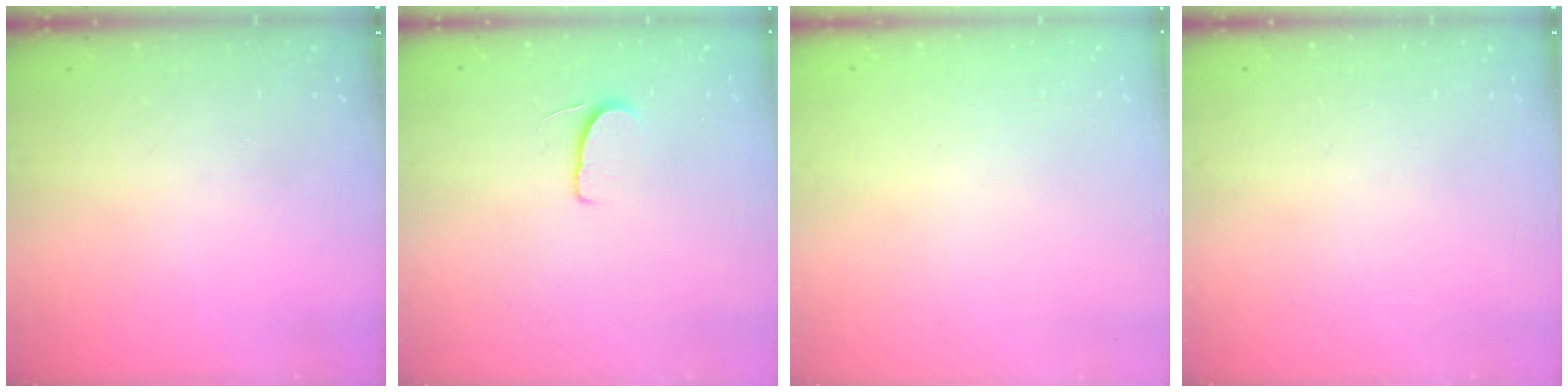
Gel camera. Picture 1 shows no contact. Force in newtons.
{"total": 6.4, "press": 6.4, "slide": 0.5}
{"total": 0.0}
{"total": 0.0}